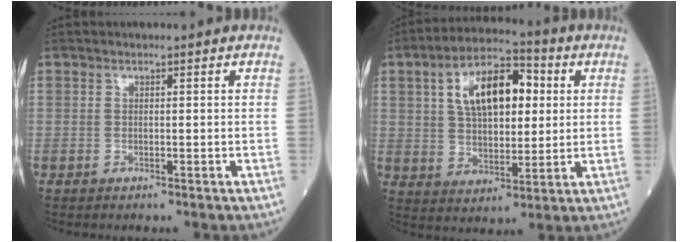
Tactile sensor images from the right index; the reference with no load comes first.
{"total": 13.0, "force": [3.7, 6.2, 10.8], "torque": [-0.192, 0.028, 0.061]}